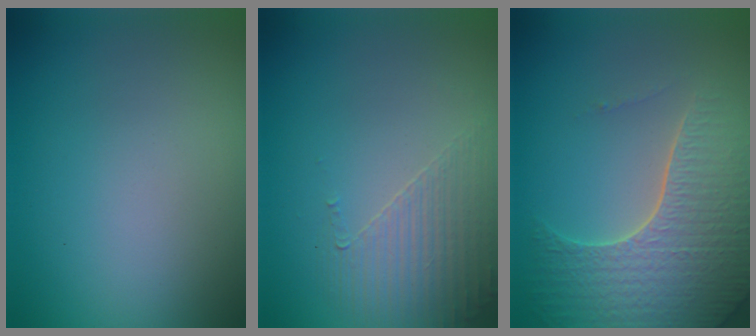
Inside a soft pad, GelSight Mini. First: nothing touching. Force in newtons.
{"total": 1.8, "press": 1.2, "slide": 1.3}
{"total": 7.0, "press": 5.2, "slide": 4.6}